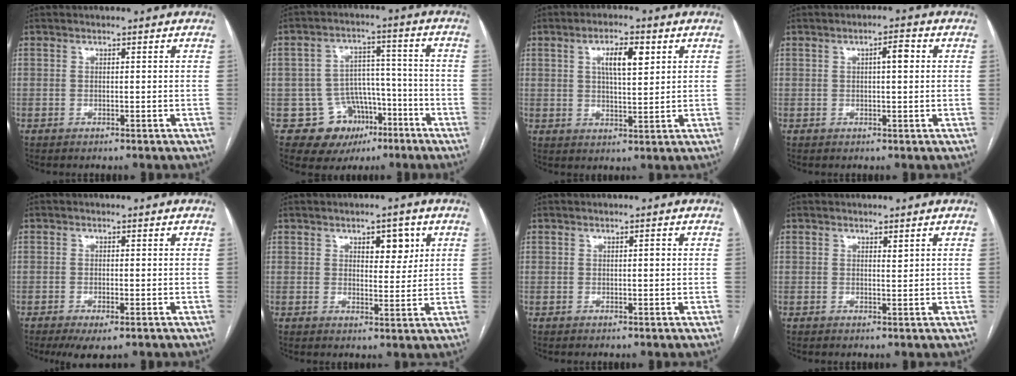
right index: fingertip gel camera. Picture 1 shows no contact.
{"total": 9.5, "force": [-4.7, 8.0, 1.9], "torque": [-0.012, 0.041, -0.058]}
{"total": 6.2, "force": [2.3, 1.8, 5.5], "torque": [-0.095, 0.006, 0.040]}
{"total": 2.8, "force": [0.6, 0.6, 2.7], "torque": [-0.043, 0.009, 0.008]}
{"total": 3.9, "force": [-2.3, 1.1, 3.0], "torque": [-0.046, -0.007, -0.030]}
{"total": 5.1, "force": [2.3, 2.4, 3.9], "torque": [-0.048, 0.001, 0.032]}
{"total": 0.6, "force": [0.1, 0.2, 0.5], "torque": [-0.008, 0.001, 0.000]}
{"total": 0.7, "force": [0.6, 0.2, 0.5], "torque": [-0.010, -0.005, 0.009]}